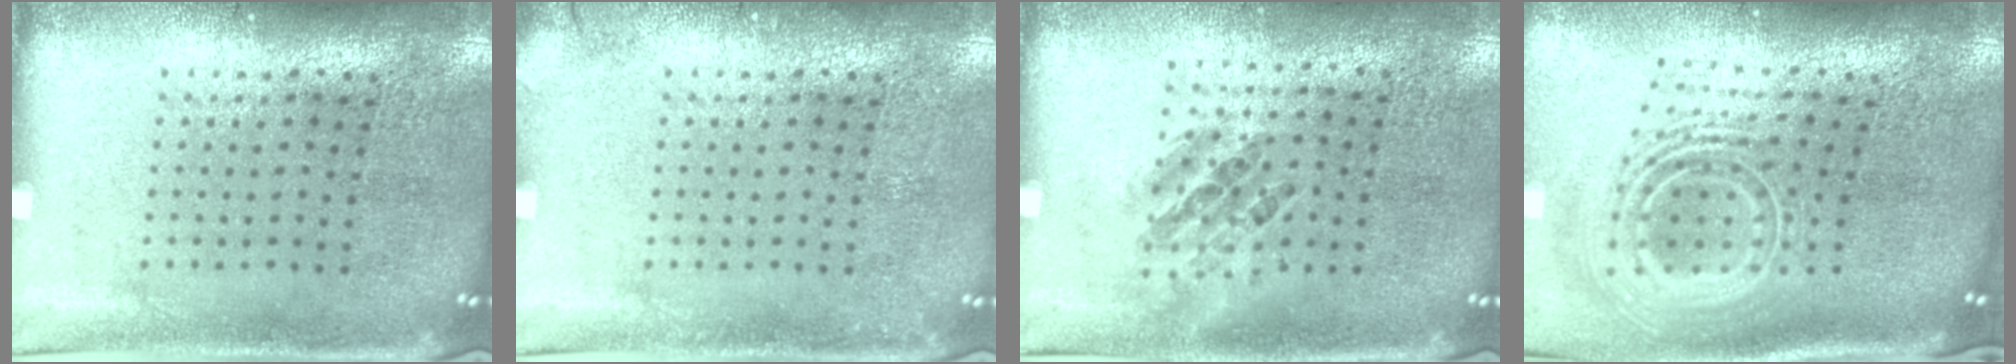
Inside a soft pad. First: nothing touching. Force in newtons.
{"total": 0.7, "press": 0.7, "slide": 0.2}
{"total": 0.9, "press": 0.8, "slide": 0.5}
{"total": 2.8, "press": 1.9, "slide": 2.2}